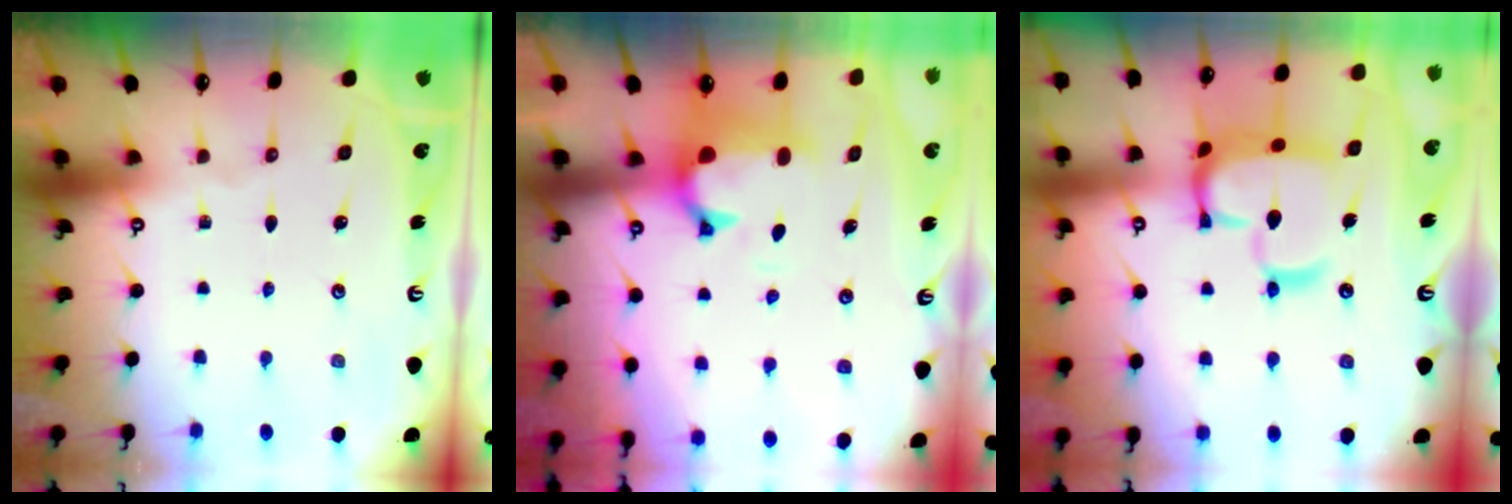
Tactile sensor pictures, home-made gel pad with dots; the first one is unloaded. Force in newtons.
{"total": 1.2, "press": 0.2, "slide": 1.2}
{"total": 13.2, "press": 13.2, "slide": 1.2}